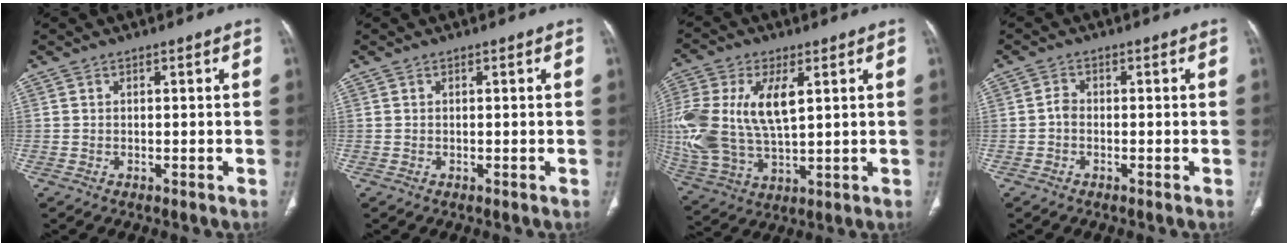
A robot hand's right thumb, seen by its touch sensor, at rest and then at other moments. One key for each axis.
{"total": 0.0}
{"total": 19.9, "fx": 3.9, "fy": 10.4, "fz": 16.5, "tx": -0.376, "ty": -0.007, "tz": 0.076}
{"total": 1.6, "fx": -0.5, "fy": 1.1, "fz": 1.0, "tx": -0.016, "ty": 0.005, "tz": -0.015}